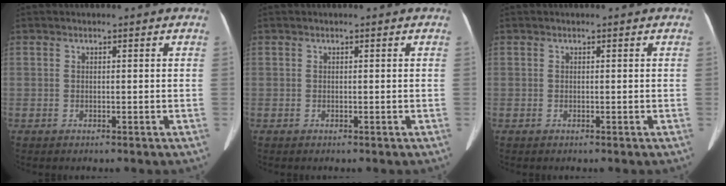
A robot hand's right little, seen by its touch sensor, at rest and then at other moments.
{"total": 0.0}
{"total": 0.0}